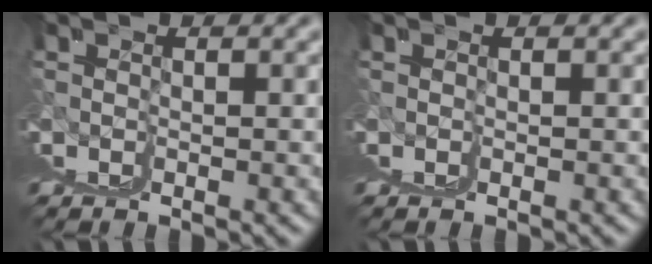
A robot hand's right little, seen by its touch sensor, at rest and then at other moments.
{"total": 0.0}